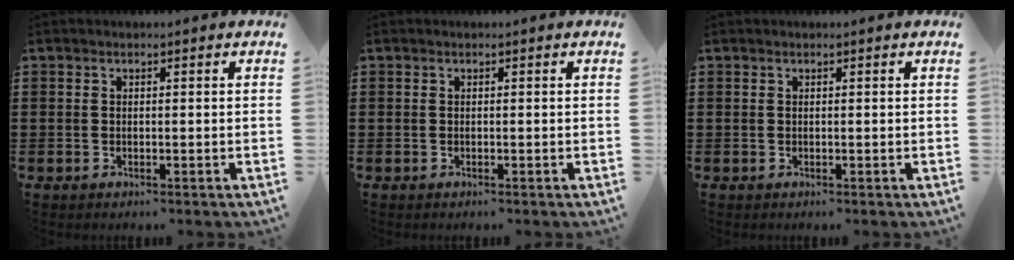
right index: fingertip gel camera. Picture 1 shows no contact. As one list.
[{"total": 0.0}, {"total": 0.0}]